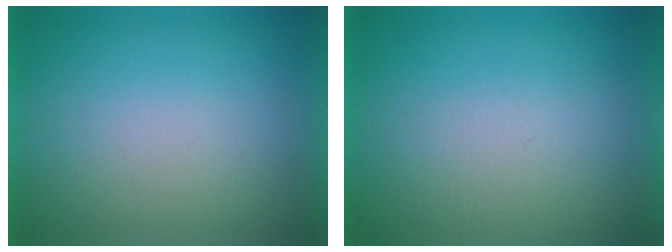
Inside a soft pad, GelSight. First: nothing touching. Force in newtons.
{"total": 3.5}